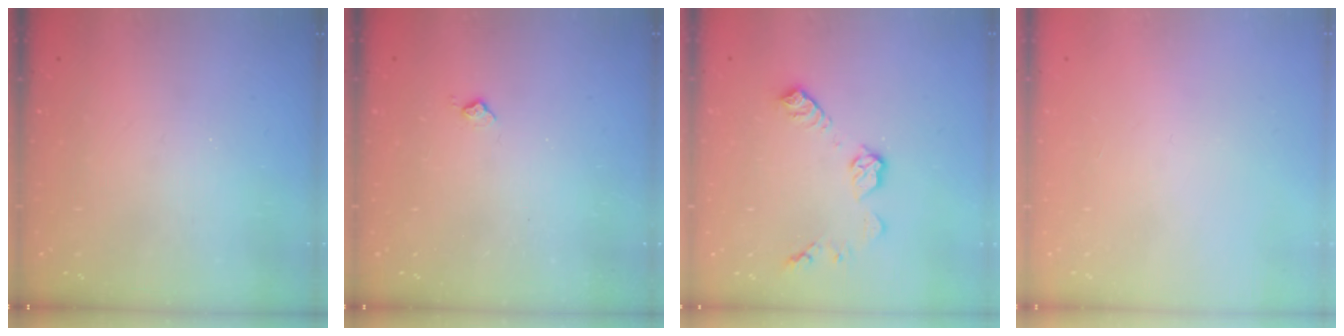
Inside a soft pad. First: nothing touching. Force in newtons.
{"total": 3.8, "press": 3.8, "slide": 0.6}
{"total": 9.0, "press": 9.0, "slide": 0.3}
{"total": 0.0}